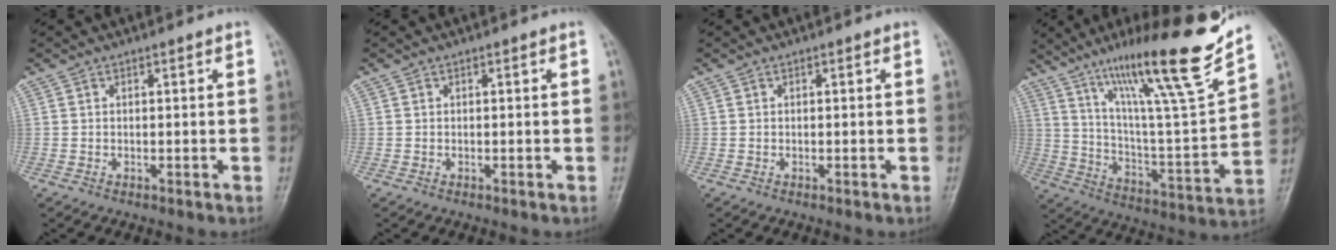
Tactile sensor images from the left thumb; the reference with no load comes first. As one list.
[{"total": 0.0}, {"total": 0.0}, {"total": 23.9, "force": [16.5, 1.6, 17.2], "torque": [-0.245, -0.073, 0.280]}]